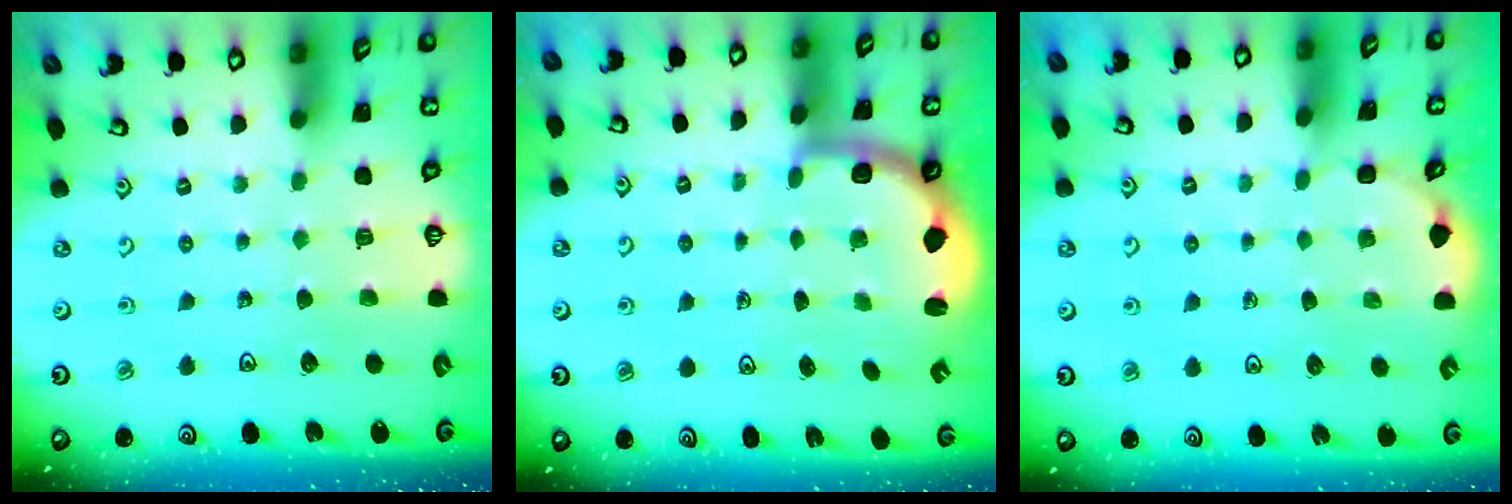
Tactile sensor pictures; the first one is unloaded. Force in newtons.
{"total": 2.1, "press": 1.9, "slide": 1.0}
{"total": 1.8, "press": 1.7, "slide": 0.0}